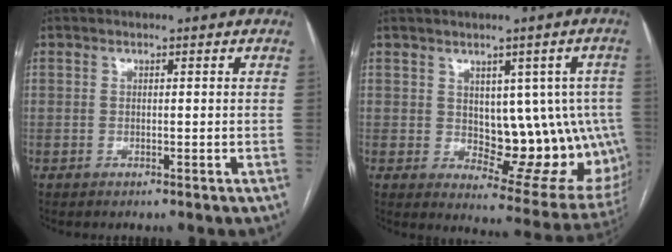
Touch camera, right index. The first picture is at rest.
{"total": 14.6, "force": [0.3, 7.4, 12.6], "torque": [-0.124, 0.010, 0.025]}